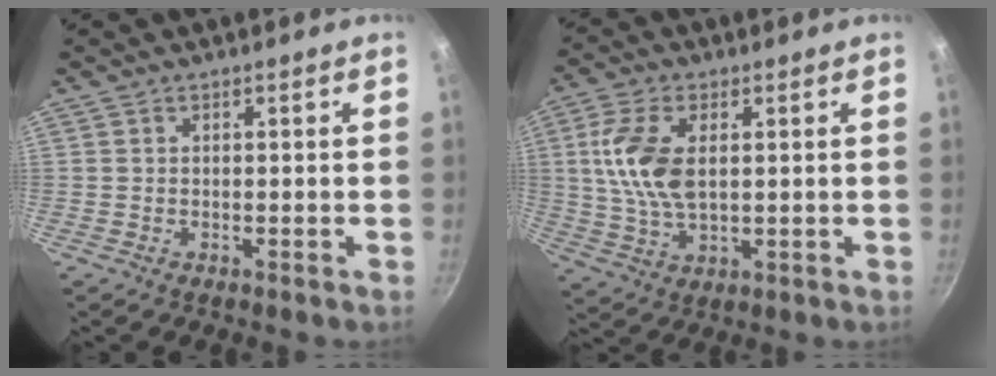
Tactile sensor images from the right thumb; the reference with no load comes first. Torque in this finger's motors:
{"motor_torque": [1.05, 1.09, 1.41, 0.20, 0.14]}